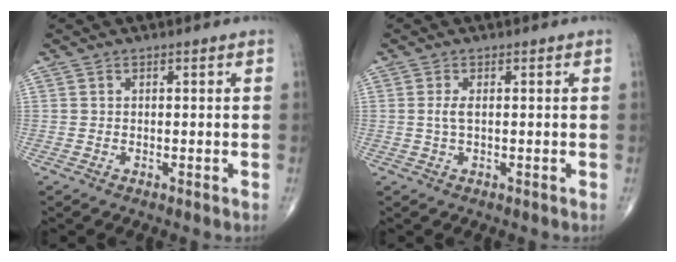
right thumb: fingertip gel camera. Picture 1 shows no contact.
{"total": 1.7, "force": [0.1, 0.5, 1.6], "torque": [-0.045, 0.001, 0.004]}